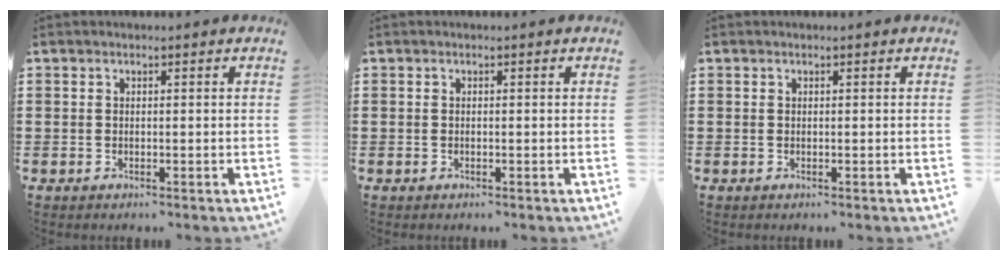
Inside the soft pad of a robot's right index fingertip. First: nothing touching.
{"total": 0.0}
{"total": 0.0}